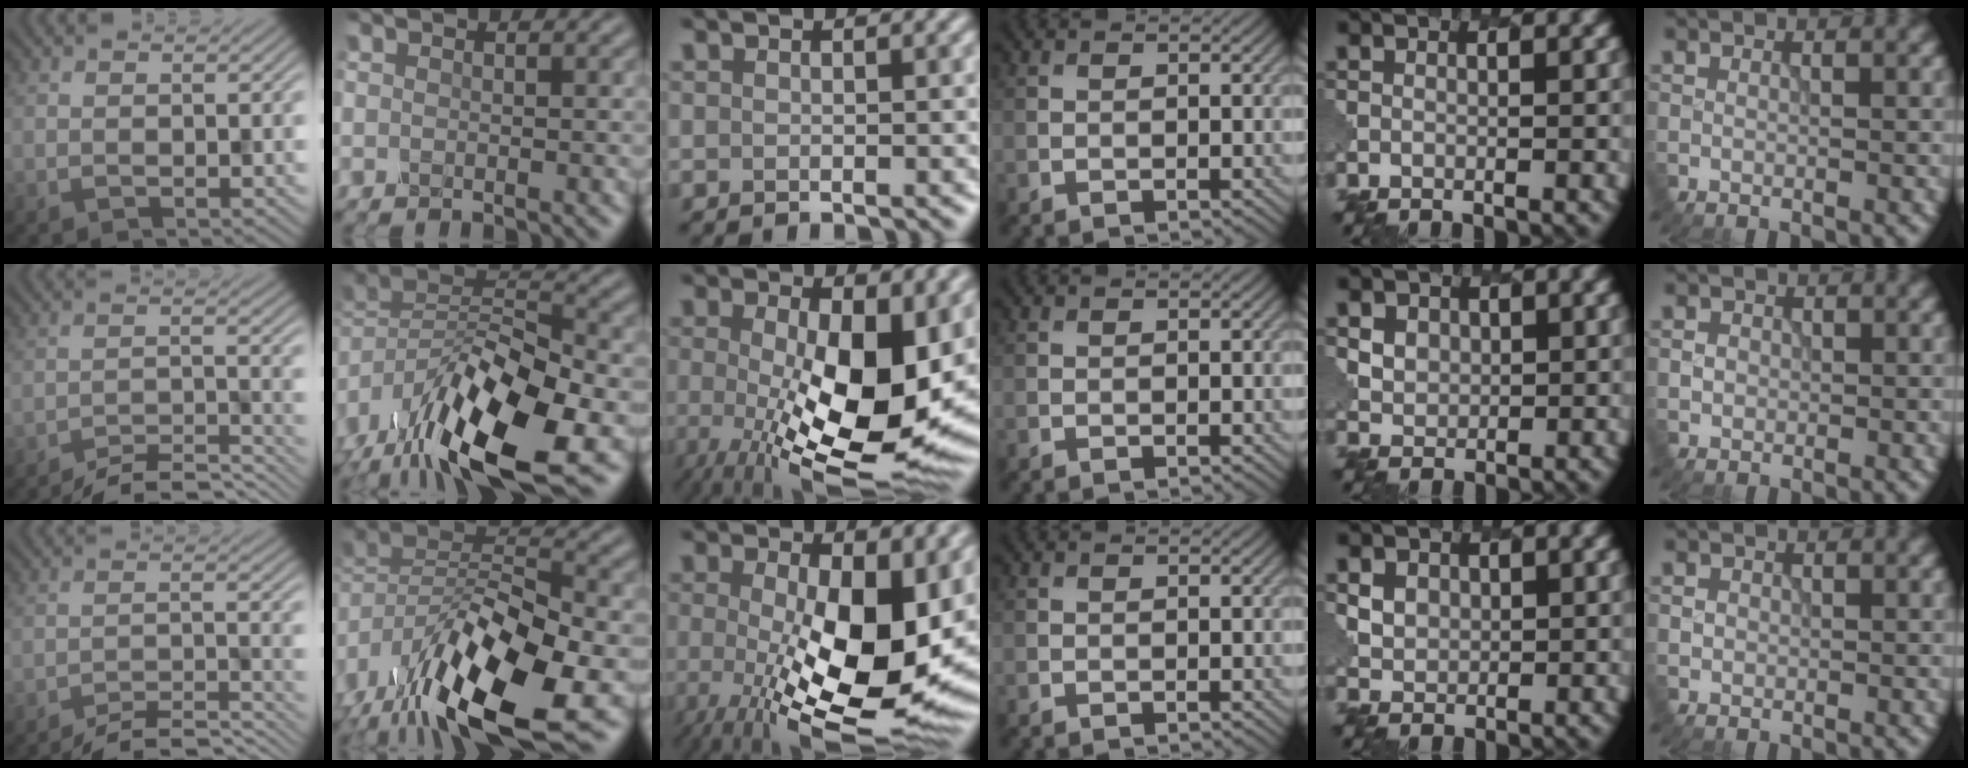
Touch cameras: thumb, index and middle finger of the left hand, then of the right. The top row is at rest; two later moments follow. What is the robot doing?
{"motion": "dispense", "object": "glue stick"}